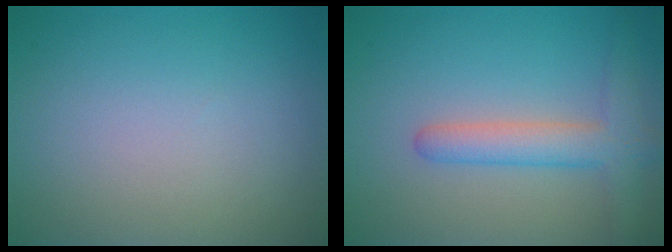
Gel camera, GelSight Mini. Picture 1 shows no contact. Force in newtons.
{"total": 4.0, "press": 4.0, "slide": 0.3}